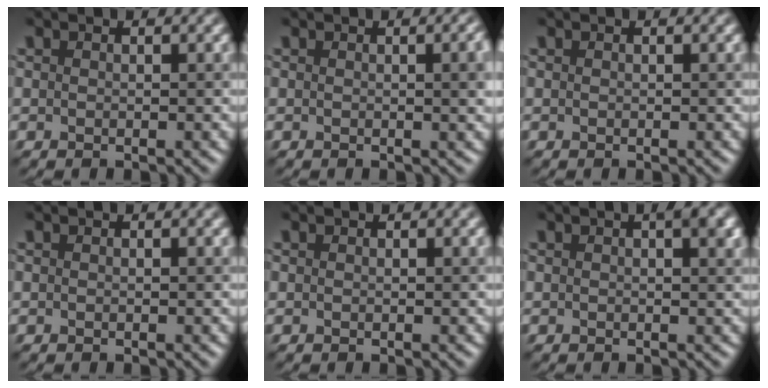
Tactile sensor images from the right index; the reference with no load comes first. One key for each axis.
{"total": 3.2, "fx": 0.3, "fy": 1.1, "fz": 3.0, "tx": -0.018, "ty": 0.017, "tz": 0.000}
{"total": 0.0}
{"total": 0.0}
{"total": 0.6, "fx": 0.1, "fy": 0.2, "fz": 0.5, "tx": -0.003, "ty": 0.004, "tz": -0.002}
{"total": 1.6, "fx": 0.7, "fy": 0.2, "fz": 1.5, "tx": -0.016, "ty": 0.008, "tz": 0.011}